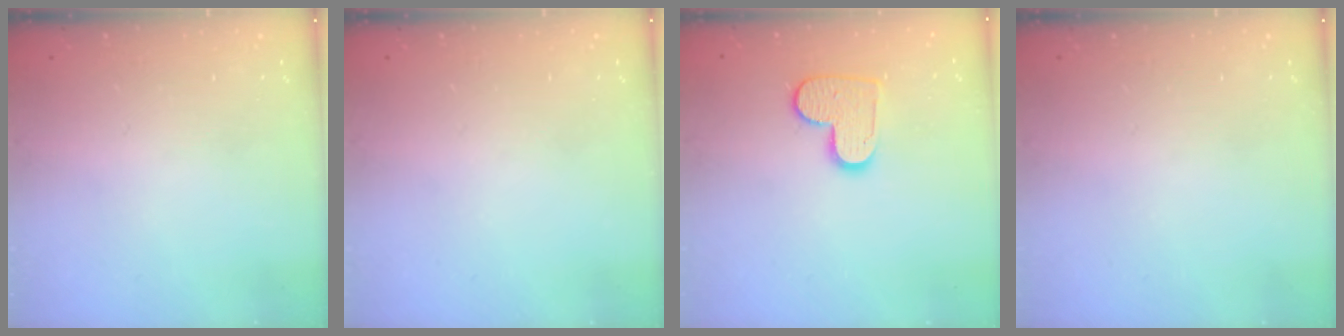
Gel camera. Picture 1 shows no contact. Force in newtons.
{"total": 0.0}
{"total": 9.7, "press": 9.7, "slide": 0.5}
{"total": 0.0}